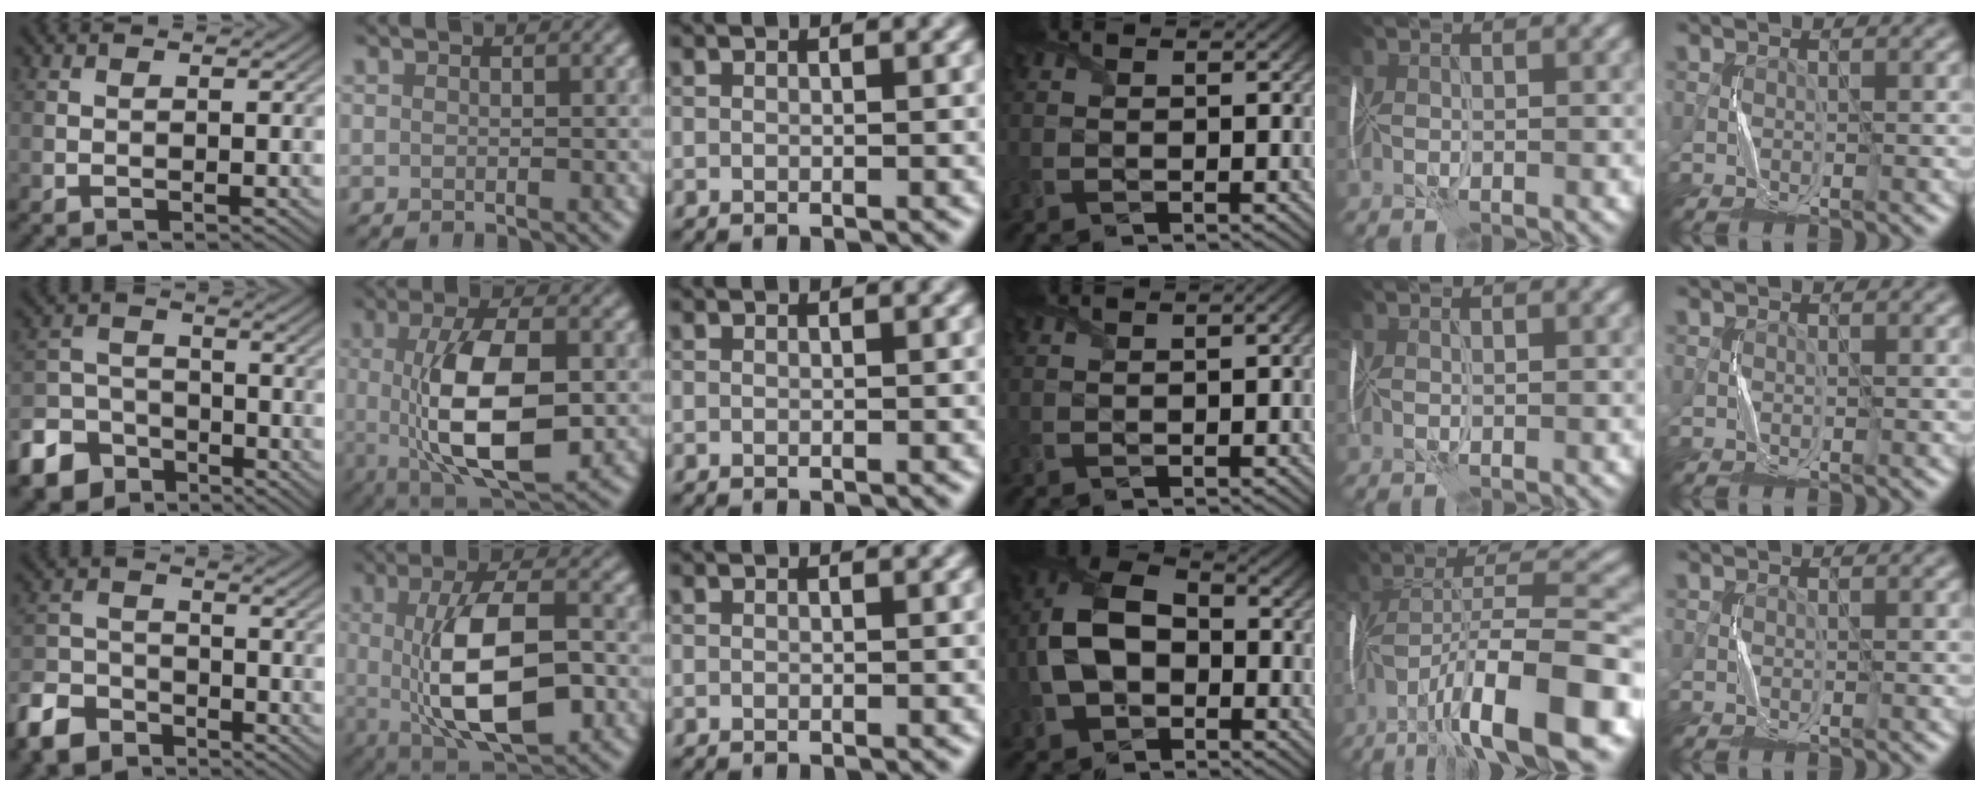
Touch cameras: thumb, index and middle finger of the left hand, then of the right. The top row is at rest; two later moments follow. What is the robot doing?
{"motion": "fold", "object": "plastic wrap"}